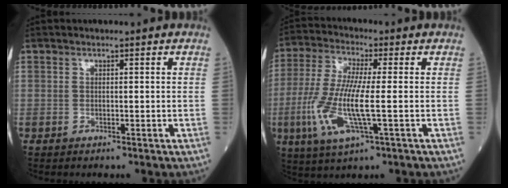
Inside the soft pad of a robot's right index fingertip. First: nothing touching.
{"total": 11.4, "force": [-2.4, 1.7, 11.1], "torque": [-0.247, -0.012, -0.048]}